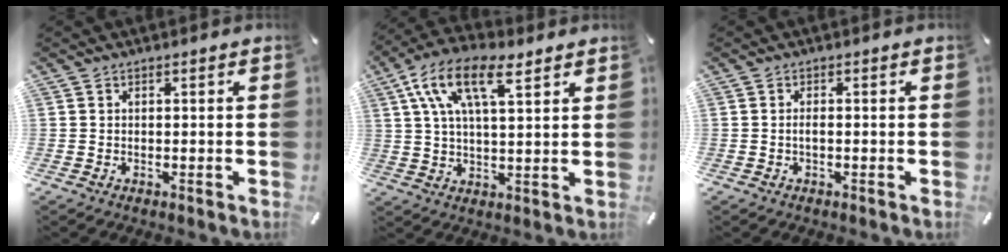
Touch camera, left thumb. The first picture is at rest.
{"total": 13.5, "force": [6.8, 5.8, 10.1], "torque": [-0.221, -0.012, 0.120]}
{"total": 1.3, "force": [-0.3, 0.4, 1.2], "torque": [-0.024, 0.000, -0.005]}